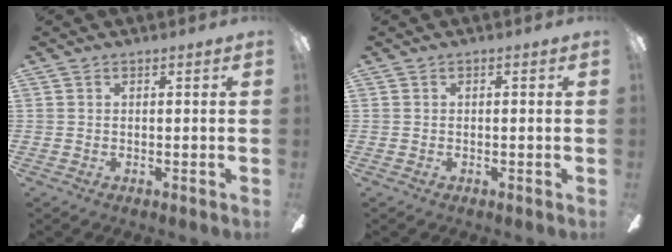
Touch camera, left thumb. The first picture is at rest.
{"total": 0.0}